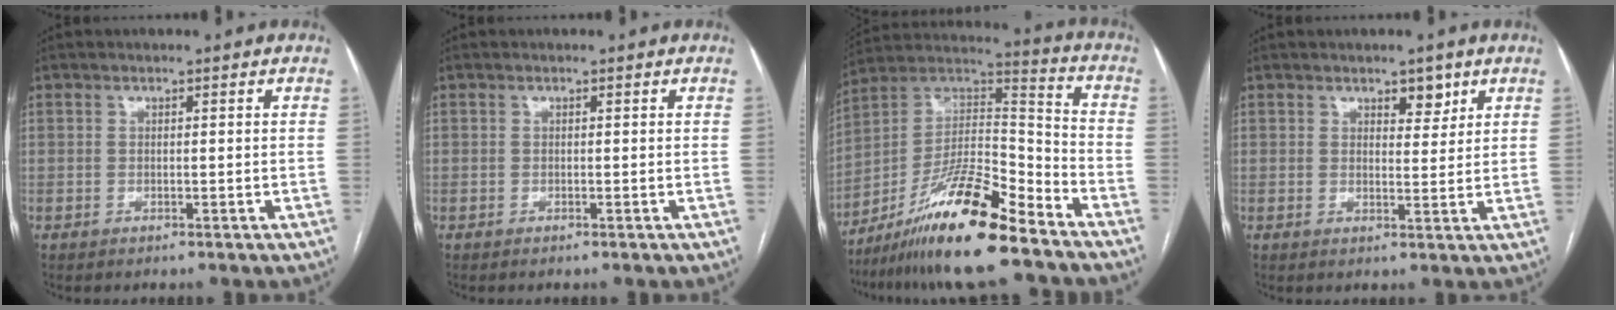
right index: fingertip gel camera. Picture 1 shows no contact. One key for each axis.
{"total": 0.0}
{"total": 17.7, "fx": -12.7, "fy": 1.5, "fz": 12.3, "tx": -0.231, "ty": 0.006, "tz": -0.224}
{"total": 3.1, "fx": 2.0, "fy": 1.6, "fz": 1.8, "tx": -0.021, "ty": -0.002, "tz": 0.031}